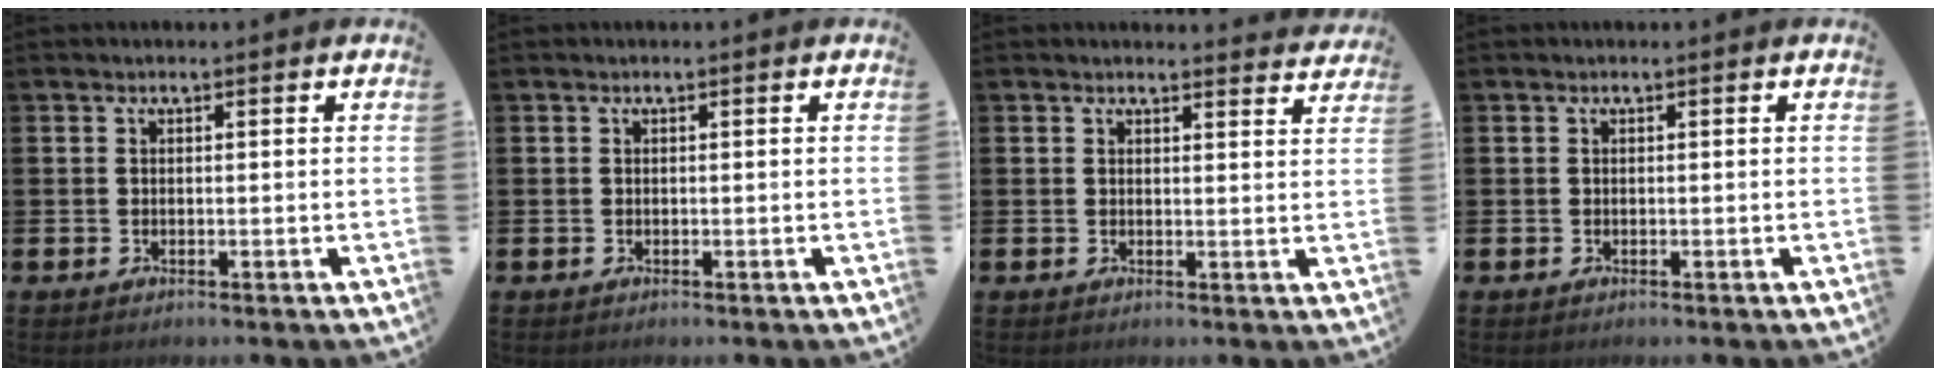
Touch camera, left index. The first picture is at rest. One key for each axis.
{"total": 0.0}
{"total": 2.2, "fx": 2.2, "fy": 0.2, "fz": 0.0, "tx": 0.006, "ty": -0.014, "tz": 0.038}
{"total": 0.0}